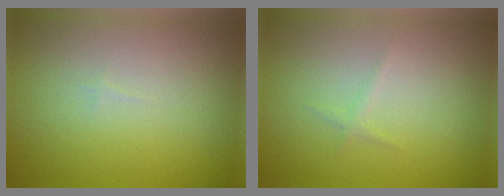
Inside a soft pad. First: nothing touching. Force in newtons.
{"total": 0.6, "press": 0.6, "slide": 0.1}